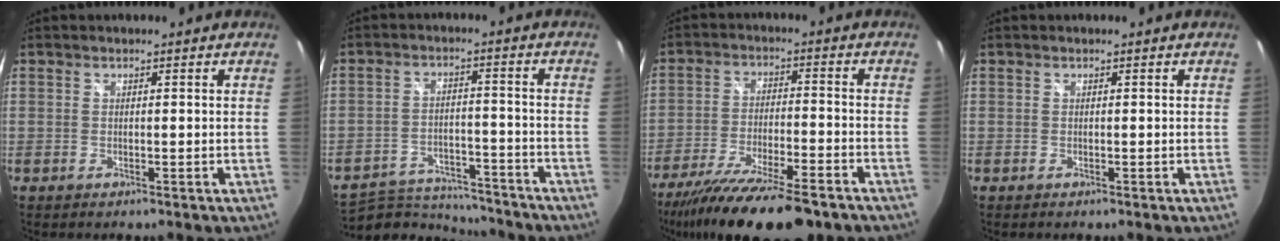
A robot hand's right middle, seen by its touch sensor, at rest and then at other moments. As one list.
[{"total": 15.6, "force": [-14.3, 3.6, 5.0], "torque": [-0.110, 0.002, -0.215]}, {"total": 19.0, "force": [-15.1, 3.4, 11.0], "torque": [-0.213, -0.044, -0.245]}, {"total": 0.0}]